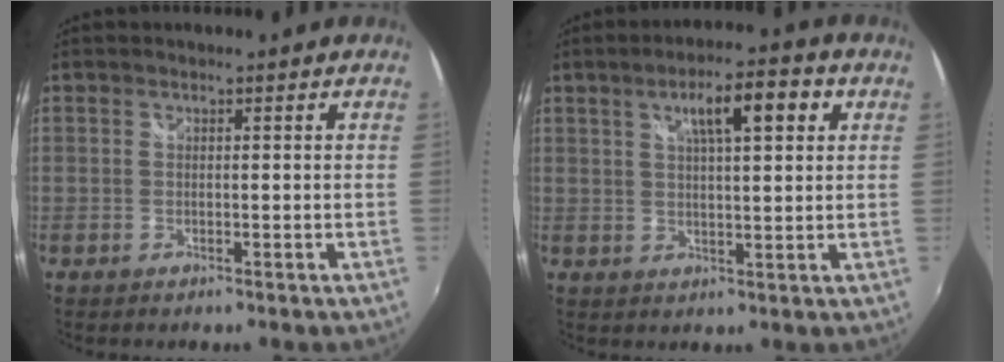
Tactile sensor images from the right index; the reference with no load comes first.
{"total": 9.1, "force": [3.8, 2.4, 8.0], "torque": [-0.128, 0.018, 0.060]}